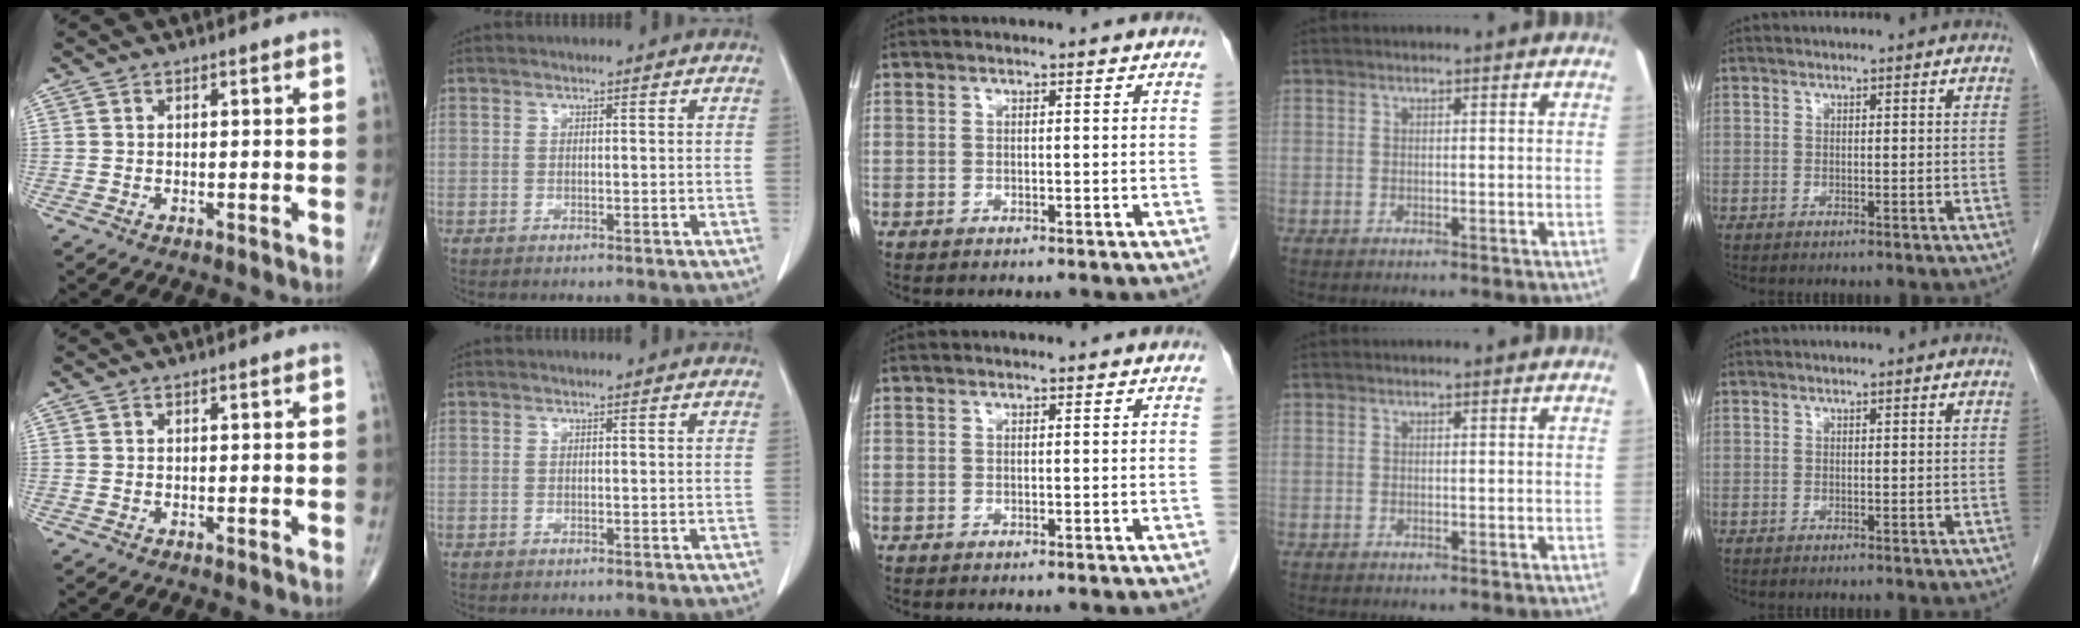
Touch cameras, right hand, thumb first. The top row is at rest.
{}